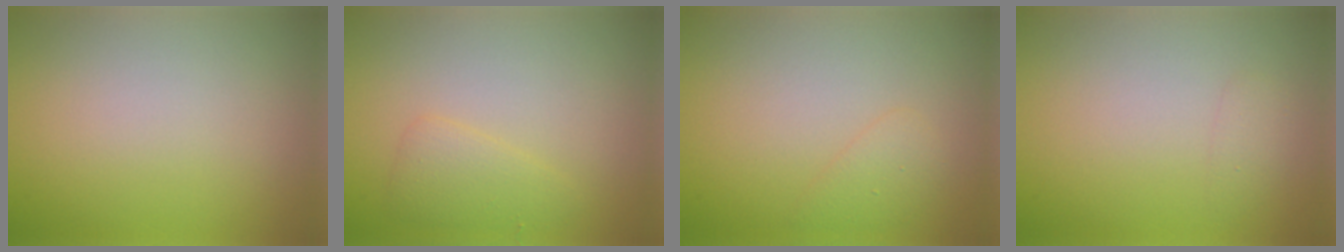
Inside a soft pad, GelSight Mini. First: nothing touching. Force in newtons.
{"total": 1.9, "press": 1.9, "slide": 0.0}
{"total": 1.4, "press": 1.4, "slide": 0.2}
{"total": 0.9, "press": 0.9, "slide": 0.1}